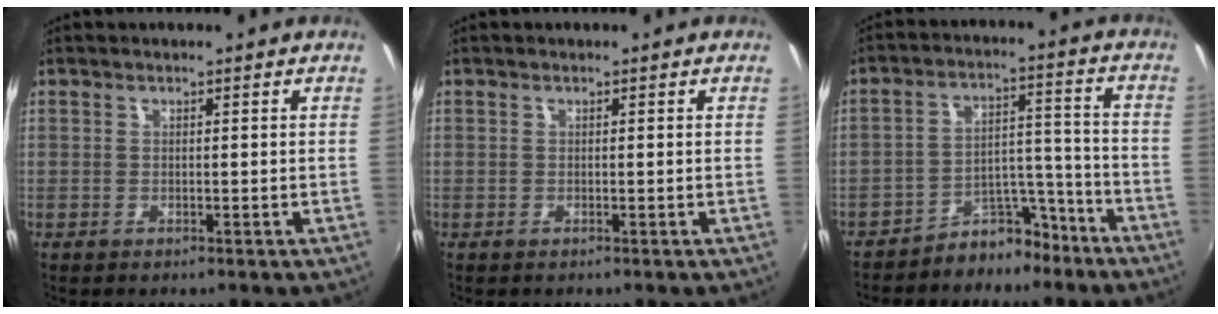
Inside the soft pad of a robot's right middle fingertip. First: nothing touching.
{"total": 0.0}
{"total": 8.5, "force": [-7.1, 4.2, 2.2], "torque": [-0.025, 0.047, -0.100]}